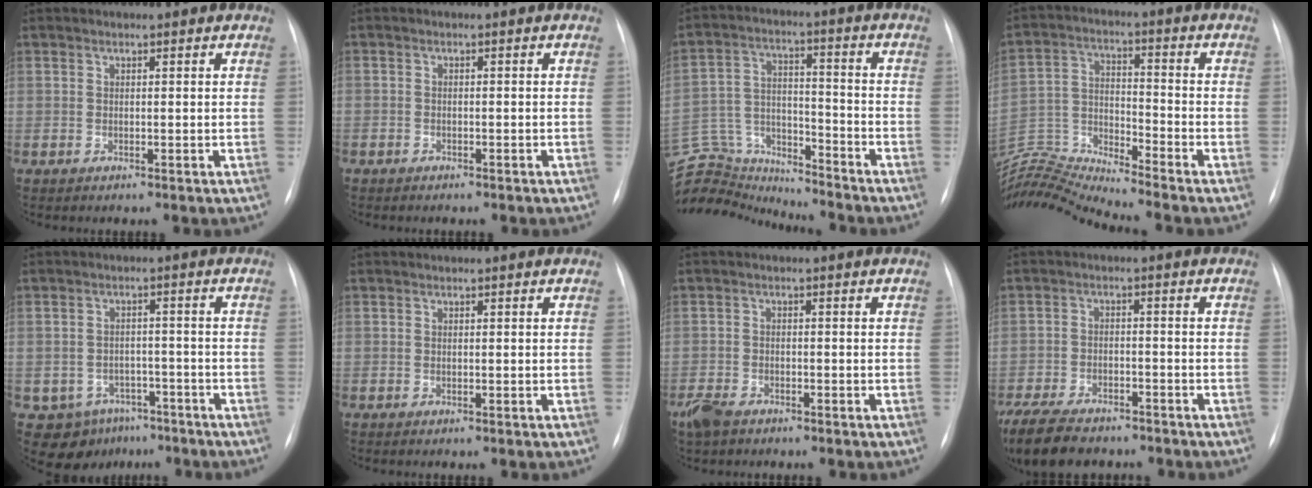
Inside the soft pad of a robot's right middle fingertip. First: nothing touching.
{"total": 2.5, "force": [-2.0, 1.2, 0.8], "torque": [-0.014, 0.001, -0.018]}
{"total": 16.7, "force": [-16.4, 2.5, 2.2], "torque": [-0.050, 0.037, -0.270]}
{"total": 12.7, "force": [-12.3, -2.5, 1.5], "torque": [-0.030, 0.026, -0.233]}
{"total": 8.0, "force": [-4.9, 6.0, 1.7], "torque": [-0.021, 0.015, -0.062]}
{"total": 0.0}
{"total": 4.0, "force": [-3.1, 2.0, 1.6], "torque": [-0.036, -0.005, -0.055]}
{"total": 15.0, "force": [-11.7, 6.3, 7.1], "torque": [-0.182, -0.022, -0.181]}